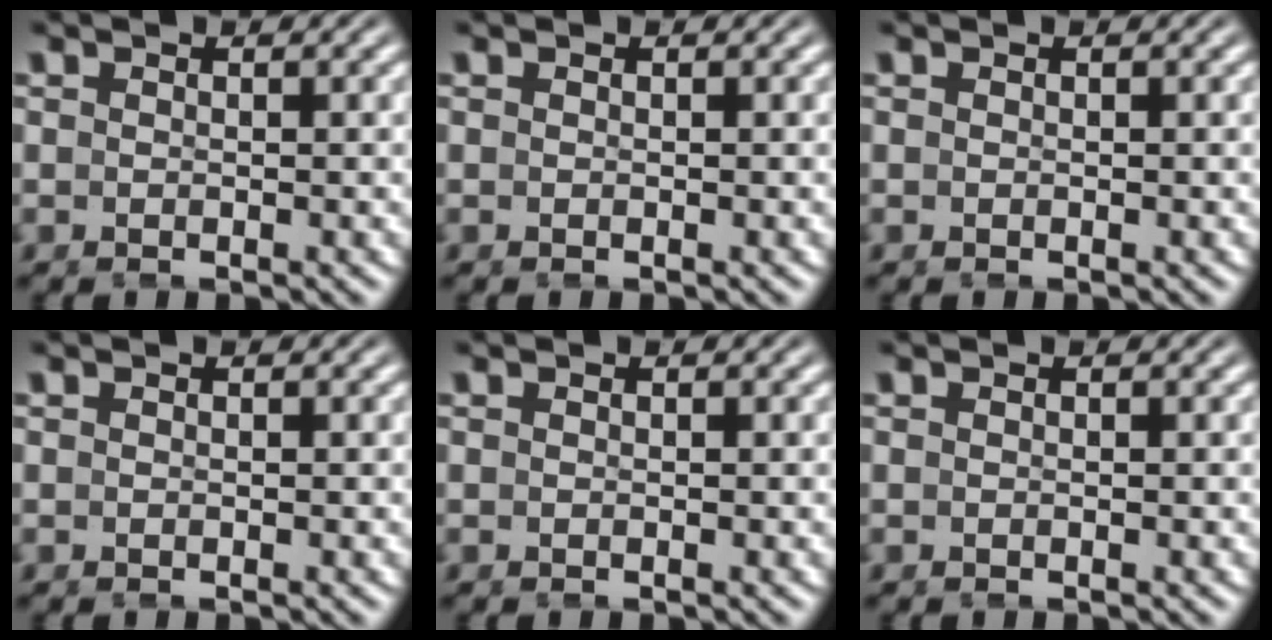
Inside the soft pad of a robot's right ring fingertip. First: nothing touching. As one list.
[{"total": 0.0}, {"total": 0.0}, {"total": 0.0}, {"total": 0.0}, {"total": 0.0}]